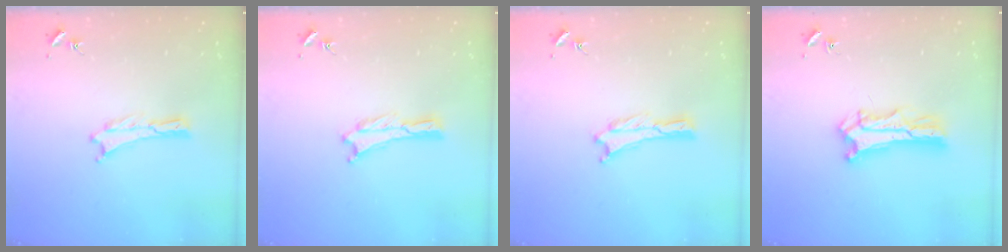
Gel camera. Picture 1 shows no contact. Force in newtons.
{"total": 0.0}
{"total": 0.0}
{"total": 6.6, "press": 6.6, "slide": 0.6}